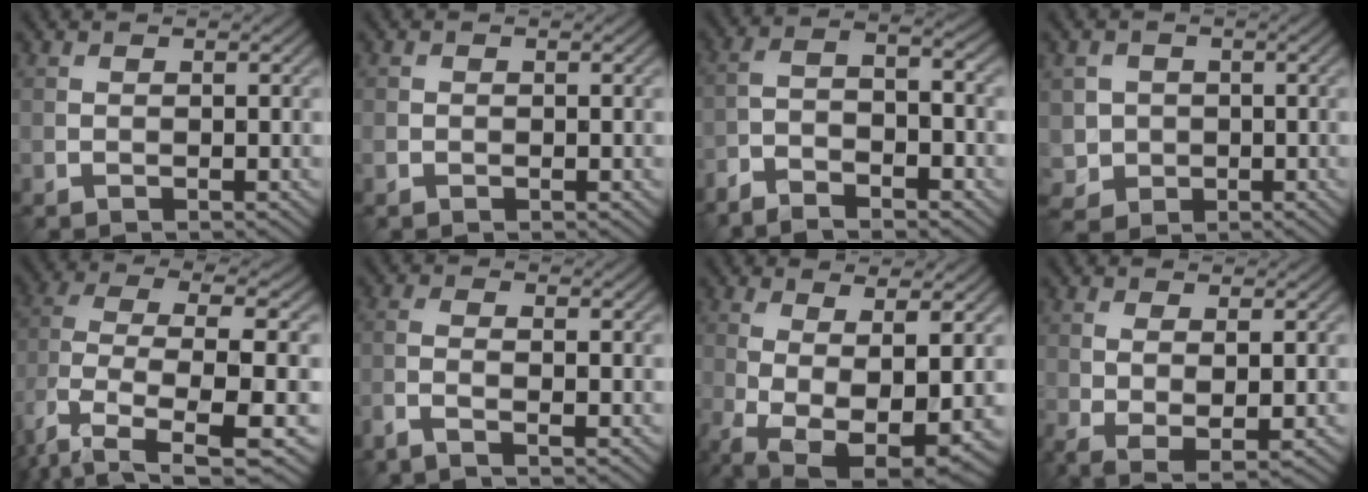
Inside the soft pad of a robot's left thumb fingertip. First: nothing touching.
{"total": 0.6, "force": [-0.2, 0.5, 0.2], "torque": [-0.004, -0.003, -0.005]}
{"total": 6.7, "force": [-4.9, 1.6, 4.3], "torque": [-0.082, -0.004, -0.096]}
{"total": 3.6, "force": [0.0, 3.5, 0.7], "torque": [-0.022, -0.009, -0.005]}
{"total": 8.6, "force": [-0.5, 4.0, 7.6], "torque": [-0.176, -0.011, -0.011]}
{"total": 2.4, "force": [-1.4, 0.3, 1.9], "torque": [-0.040, 0.001, -0.041]}
{"total": 10.4, "force": [-1.8, 3.9, 9.4], "torque": [-0.178, -0.023, -0.009]}
{"total": 4.1, "force": [-0.1, 1.5, 3.8], "torque": [-0.085, -0.011, 0.005]}